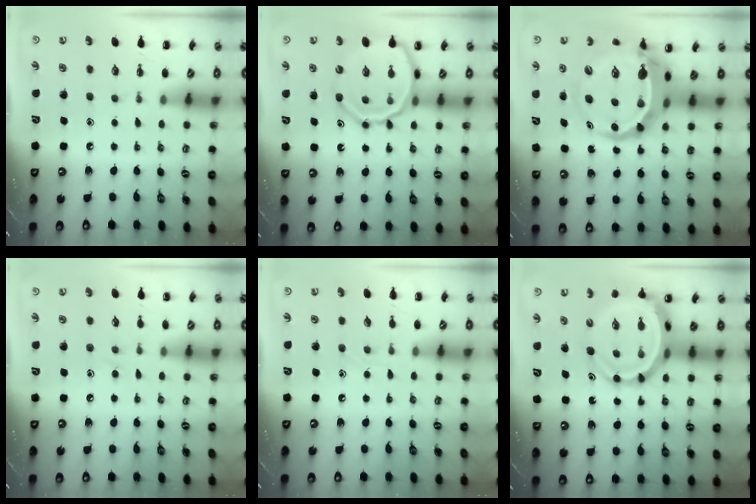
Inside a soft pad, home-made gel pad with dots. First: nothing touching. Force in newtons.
{"total": 15.5, "press": 15.2, "slide": 2.9}
{"total": 9.3, "press": 9.0, "slide": 2.4}
{"total": 5.7, "press": 5.3, "slide": 2.1}
{"total": 2.9, "press": 2.7, "slide": 0.9}
{"total": 9.4, "press": 9.0, "slide": 2.7}